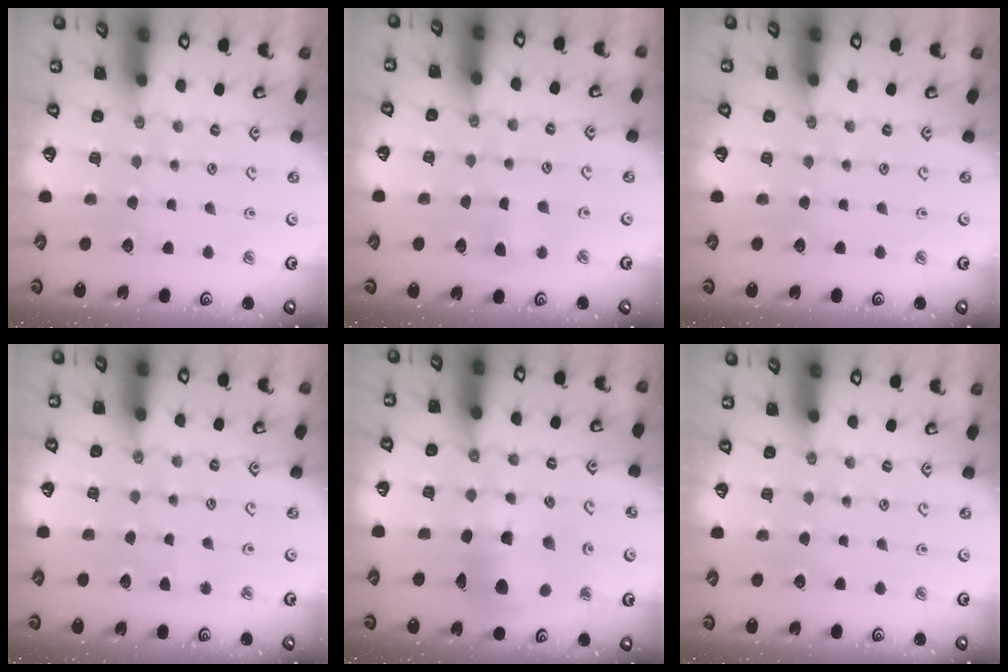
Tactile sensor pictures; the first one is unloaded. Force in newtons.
{"total": 3.8, "press": 3.8, "slide": 0.4}
{"total": 0.0}
{"total": 1.5, "press": 1.5, "slide": 0.3}
{"total": 12.0, "press": 11.8, "slide": 1.7}
{"total": 0.0}